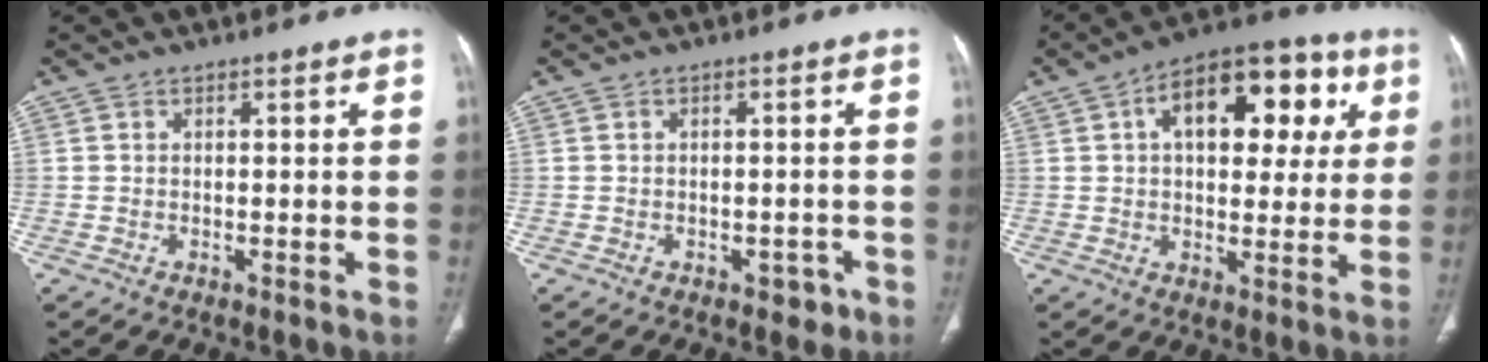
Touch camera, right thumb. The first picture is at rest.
{"total": 2.5, "force": [-1.4, 1.7, 1.2], "torque": [-0.001, 0.008, -0.013]}
{"total": 18.6, "force": [5.6, 10.3, 14.4], "torque": [-0.154, 0.019, 0.074]}